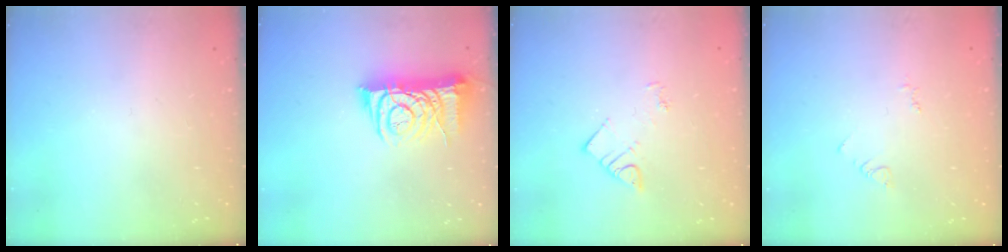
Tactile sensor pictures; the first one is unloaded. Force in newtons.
{"total": 9.5, "press": 9.4, "slide": 1.1}
{"total": 3.8, "press": 3.8, "slide": 0.4}
{"total": 2.9, "press": 2.9, "slide": 0.4}